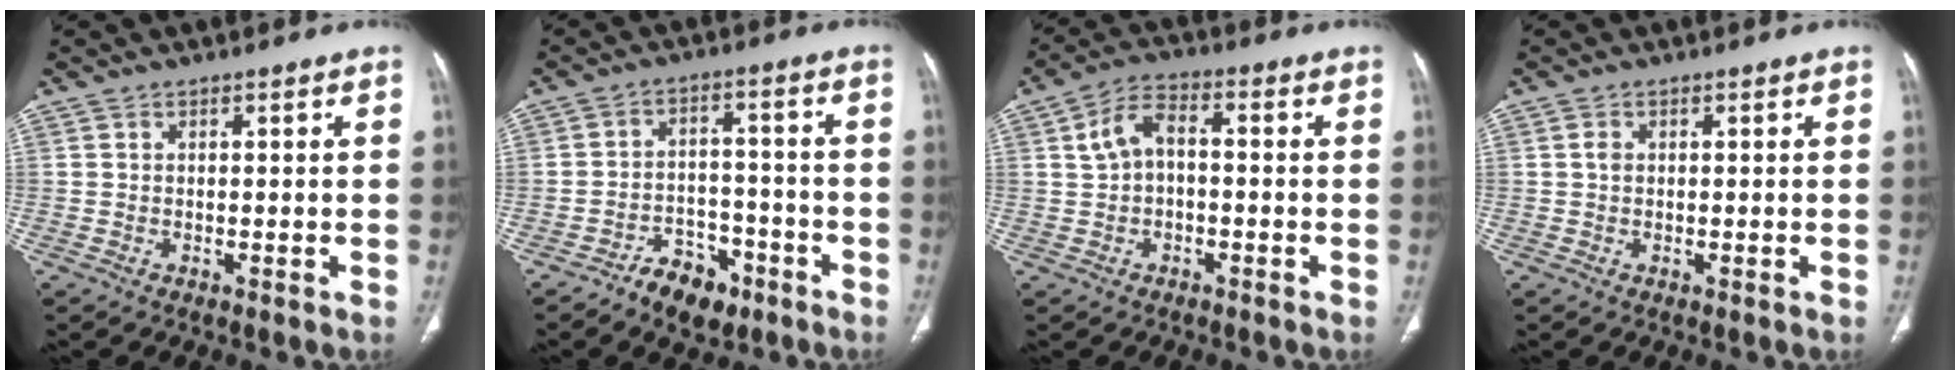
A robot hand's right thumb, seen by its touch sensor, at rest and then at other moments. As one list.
[{"total": 8.1, "force": [-5.4, 4.8, 3.7], "torque": [-0.033, 0.043, -0.086]}, {"total": 6.5, "force": [0.3, 4.0, 5.1], "torque": [-0.093, 0.023, -0.005]}, {"total": 1.6, "force": [0.2, 1.2, 1.1], "torque": [-0.018, 0.002, 0.002]}]